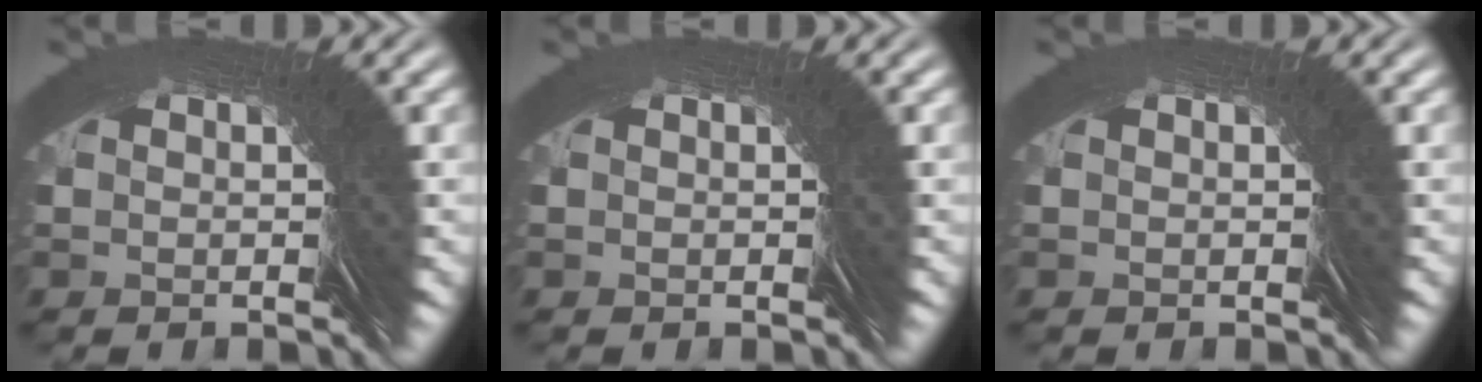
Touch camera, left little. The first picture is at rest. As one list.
[{"total": 0.0}, {"total": 0.0}]